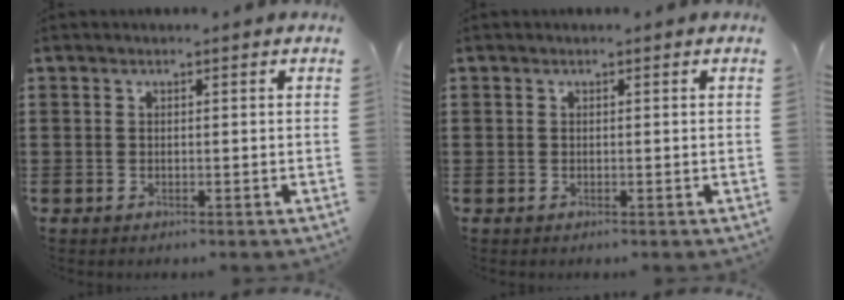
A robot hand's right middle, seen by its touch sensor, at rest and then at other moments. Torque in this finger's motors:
{"motor_torque": [-0.50, -0.01, -0.29, -0.03]}